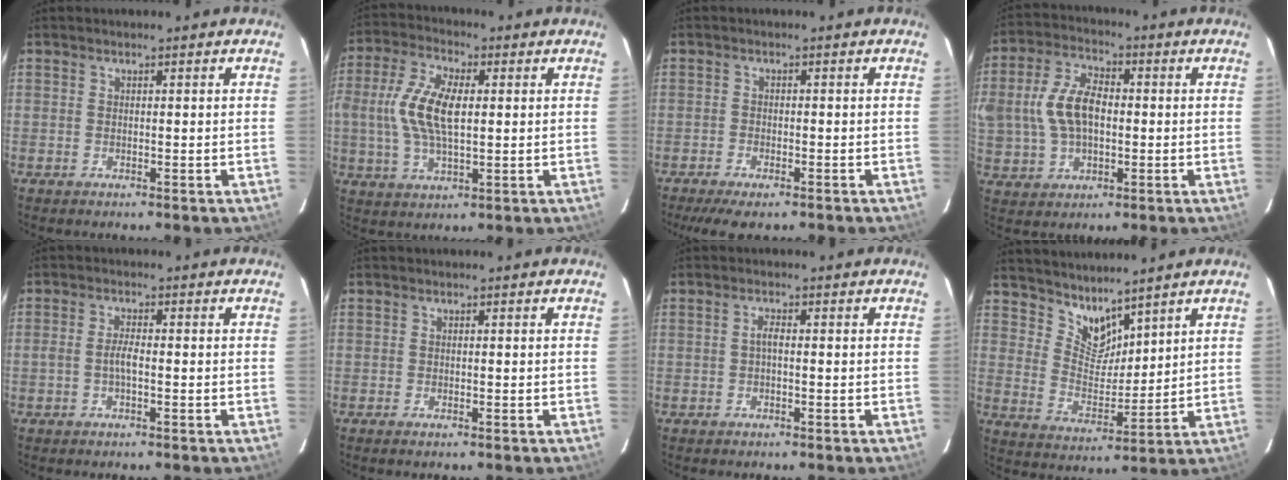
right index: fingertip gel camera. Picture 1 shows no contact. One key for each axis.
{"total": 11.3, "fx": 0.7, "fy": 5.1, "fz": 10.0, "tx": -0.207, "ty": 0.010, "tz": 0.011}
{"total": 6.6, "fx": -5.1, "fy": 1.9, "fz": 3.7, "tx": -0.091, "ty": -0.019, "tz": -0.085}
{"total": 14.5, "fx": 0.4, "fy": 9.8, "fz": 10.7, "tx": -0.238, "ty": 0.019, "tz": 0.015}
{"total": 2.3, "fx": -0.8, "fy": 0.4, "fz": 2.1, "tx": -0.044, "ty": 0.004, "tz": -0.016}
{"total": 0.6, "fx": -0.5, "fy": 0.1, "fz": 0.4, "tx": -0.009, "ty": 0.000, "tz": -0.009}
{"total": 1.2, "fx": -0.3, "fy": 0.4, "fz": 1.1, "tx": -0.022, "ty": 0.007, "tz": -0.008}
{"total": 7.5, "fx": 6.6, "fy": 2.8, "fz": 2.4, "tx": -0.035, "ty": -0.004, "tz": 0.130}